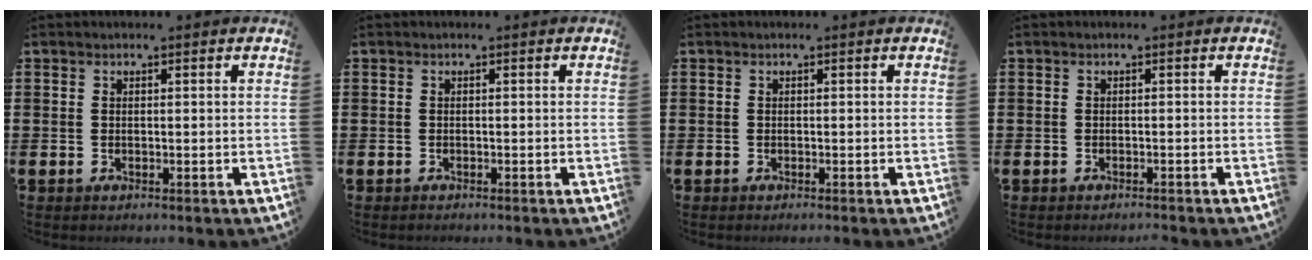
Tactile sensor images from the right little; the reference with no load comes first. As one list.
[{"total": 0.0}, {"total": 0.0}, {"total": 0.5, "force": [-0.5, -0.1, 0.1], "torque": [-0.001, -0.001, -0.011]}]